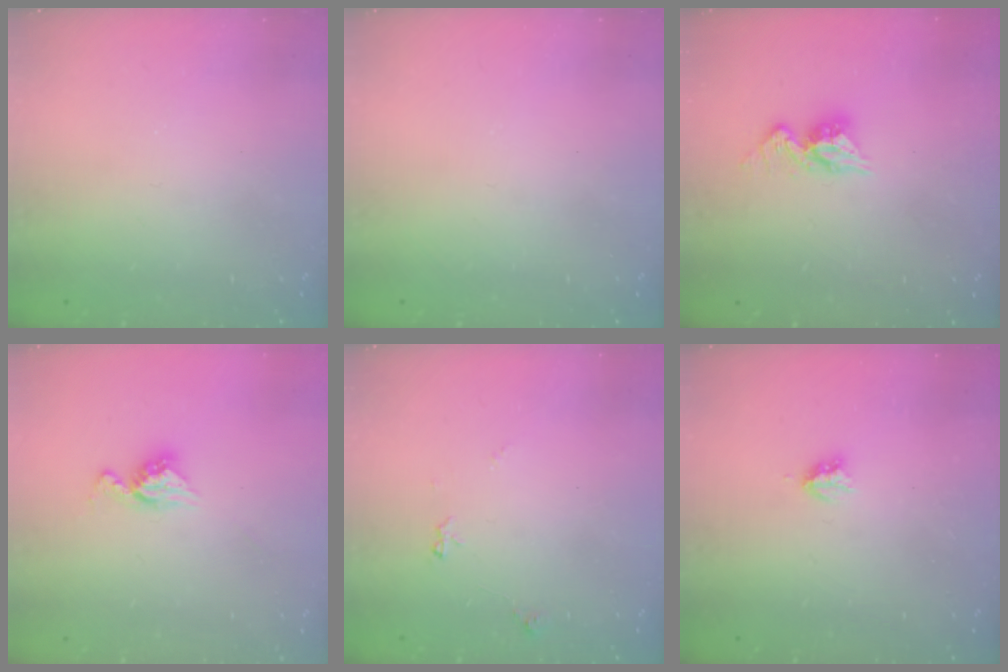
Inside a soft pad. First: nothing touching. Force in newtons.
{"total": 0.0}
{"total": 8.9, "press": 8.9, "slide": 0.6}
{"total": 9.0, "press": 8.9, "slide": 0.7}
{"total": 5.2, "press": 5.1, "slide": 0.7}
{"total": 2.9, "press": 2.9, "slide": 0.5}